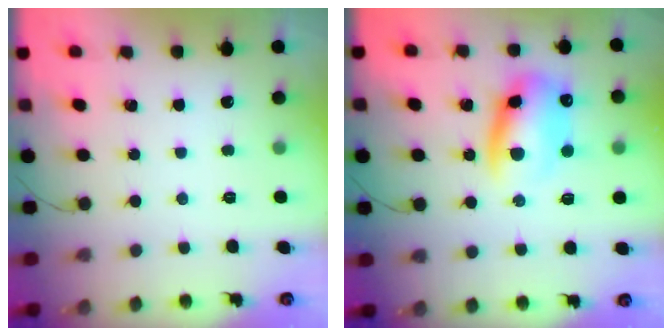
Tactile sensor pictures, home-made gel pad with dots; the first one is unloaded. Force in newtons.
{"total": 12.3, "press": 12.1, "slide": 2.4}